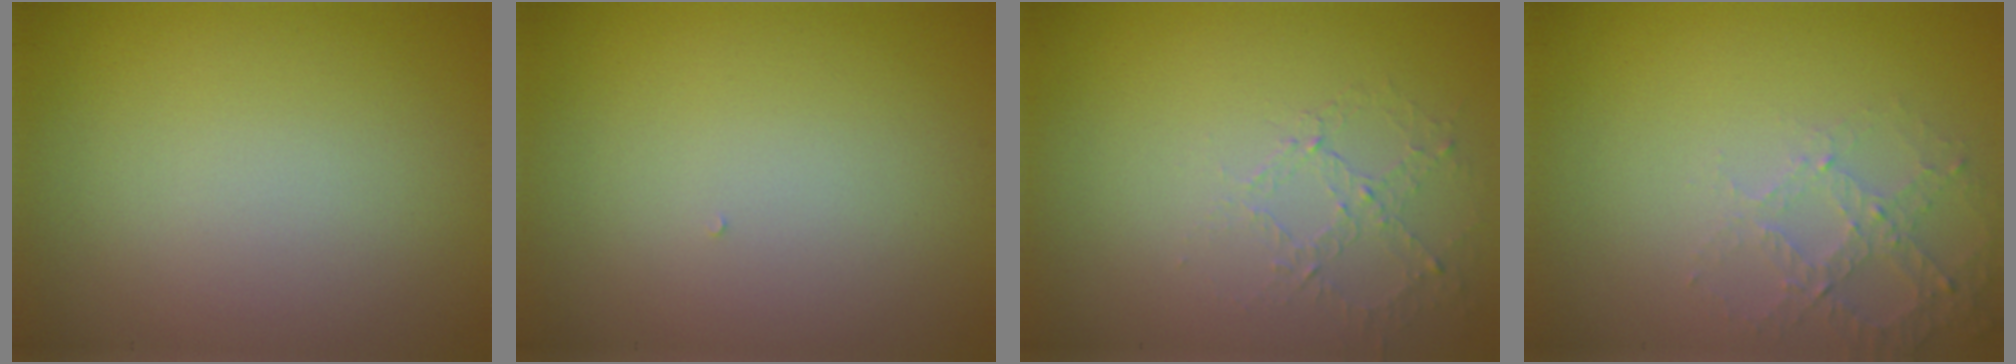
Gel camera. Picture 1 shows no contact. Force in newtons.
{"total": 0.0}
{"total": 1.1, "press": 0.5, "slide": 1.0}
{"total": 2.6, "press": 2.5, "slide": 0.8}